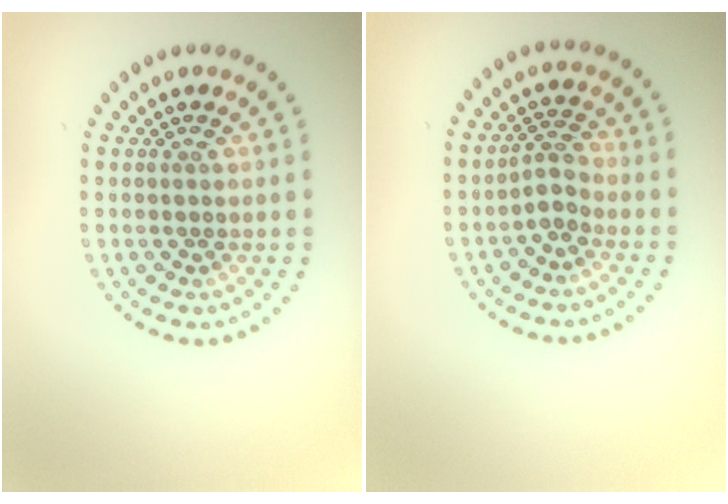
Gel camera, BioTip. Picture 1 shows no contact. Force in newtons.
{"total": 1.8, "press": 1.4, "slide": 1.1}